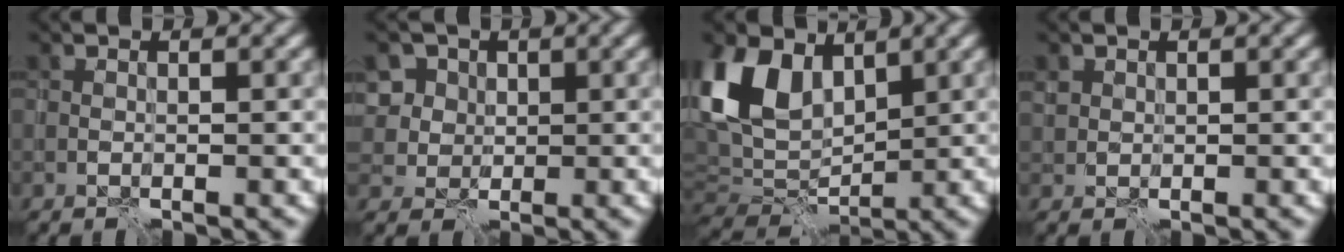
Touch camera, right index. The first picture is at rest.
{"total": 6.0, "force": [2.5, 5.1, 2.0], "torque": [-0.043, 0.010, 0.037]}
{"total": 8.5, "force": [2.9, 5.5, 5.8], "torque": [-0.136, 0.000, 0.049]}
{"total": 0.9, "force": [0.6, 0.7, 0.0], "torque": [-0.003, -0.001, 0.014]}